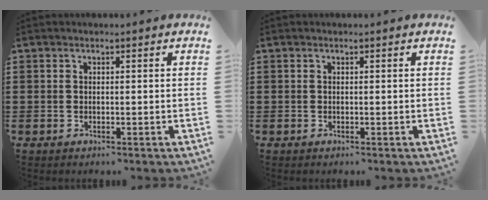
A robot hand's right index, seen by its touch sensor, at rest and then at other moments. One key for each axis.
{"total": 0.0}